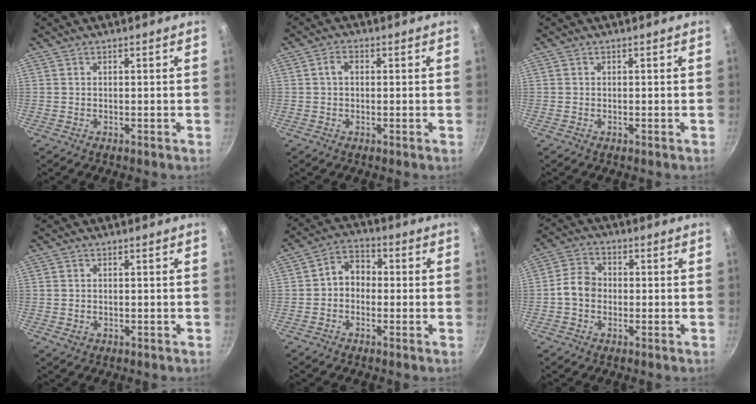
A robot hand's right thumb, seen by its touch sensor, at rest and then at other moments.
{"total": 2.2, "force": [0.2, 1.5, 1.6], "torque": [-0.027, 0.007, 0.001]}
{"total": 0.0}
{"total": 1.5, "force": [-0.4, 1.3, 0.7], "torque": [-0.011, 0.000, -0.003]}
{"total": 5.6, "force": [-0.7, 4.4, 3.3], "torque": [-0.028, 0.024, -0.028]}
{"total": 5.6, "force": [-0.9, 4.5, 3.1], "torque": [-0.034, 0.020, -0.030]}